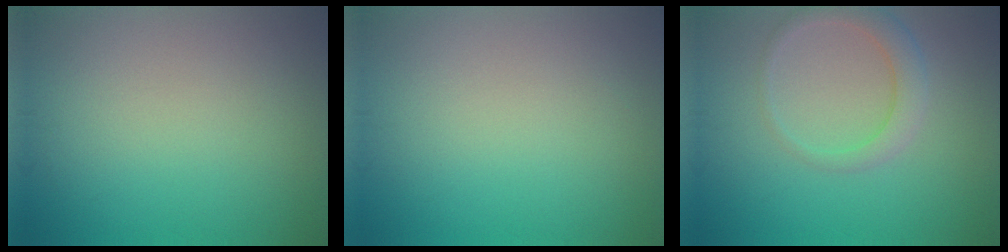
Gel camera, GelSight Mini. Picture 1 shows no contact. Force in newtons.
{"total": 0.0}
{"total": 2.9, "press": 2.9, "slide": 0.2}